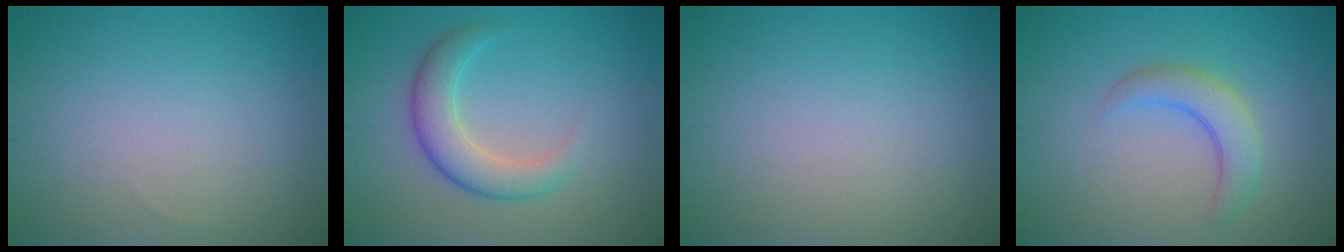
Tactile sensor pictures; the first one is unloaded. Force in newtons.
{"total": 4.0, "press": 4.0, "slide": 0.1}
{"total": 0.0}
{"total": 3.2, "press": 3.2, "slide": 0.3}